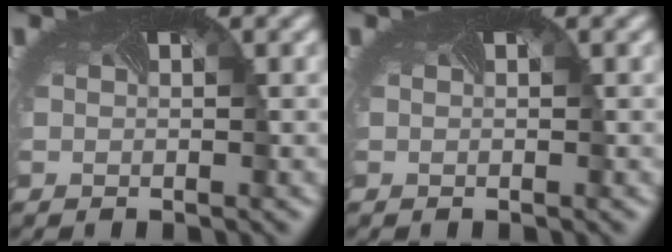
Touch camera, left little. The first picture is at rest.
{"total": 0.0}